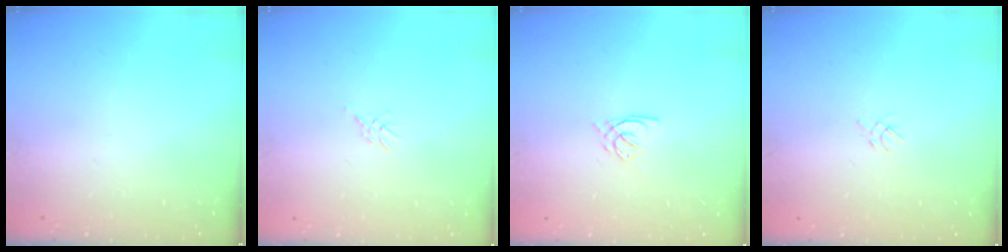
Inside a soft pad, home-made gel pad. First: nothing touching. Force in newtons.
{"total": 2.1, "press": 2.1, "slide": 0.5}
{"total": 3.4, "press": 3.4, "slide": 0.2}
{"total": 2.2, "press": 2.2, "slide": 0.5}